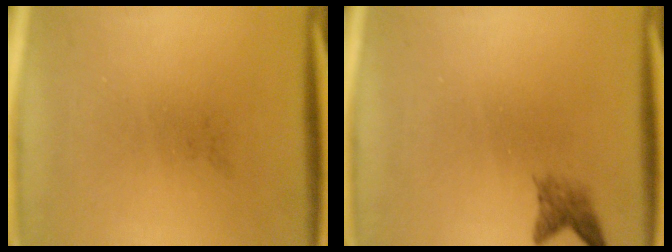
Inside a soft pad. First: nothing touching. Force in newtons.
{"total": 2.0}